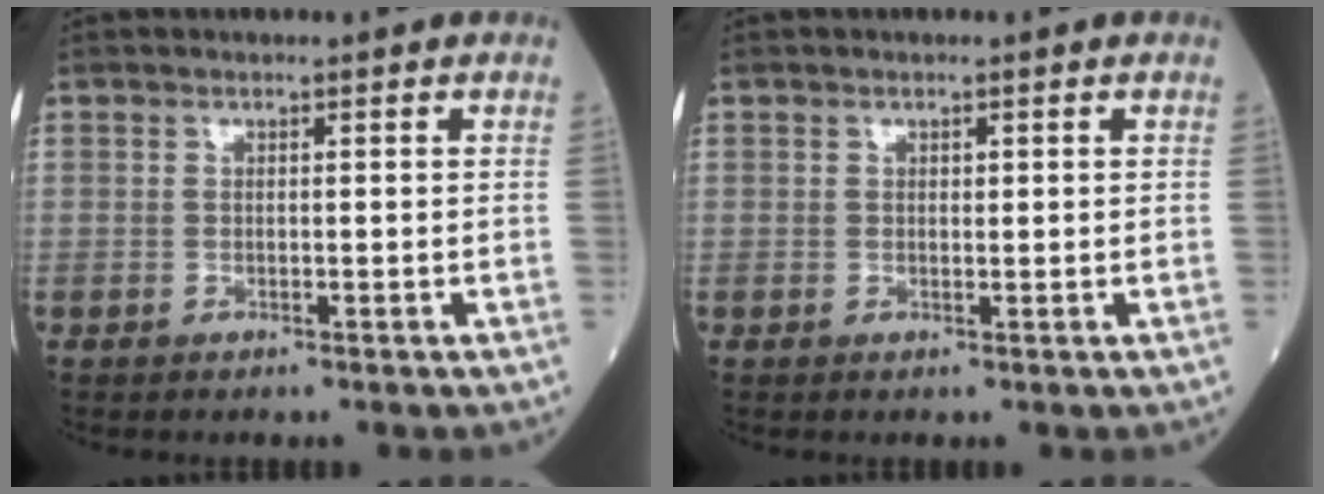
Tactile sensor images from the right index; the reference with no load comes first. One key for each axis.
{"total": 0.6, "fx": 0.2, "fy": 0.3, "fz": 0.4, "tx": -0.007, "ty": -0.001, "tz": 0.004}